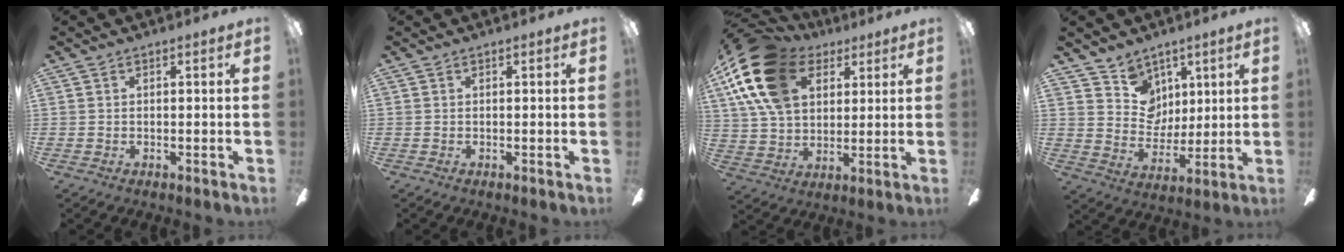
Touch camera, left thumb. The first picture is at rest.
{"total": 0.0}
{"total": 20.6, "force": [8.8, 13.9, 12.4], "torque": [-0.267, -0.019, 0.161]}
{"total": 9.6, "force": [5.6, 7.6, 1.6], "torque": [-0.030, -0.040, 0.111]}